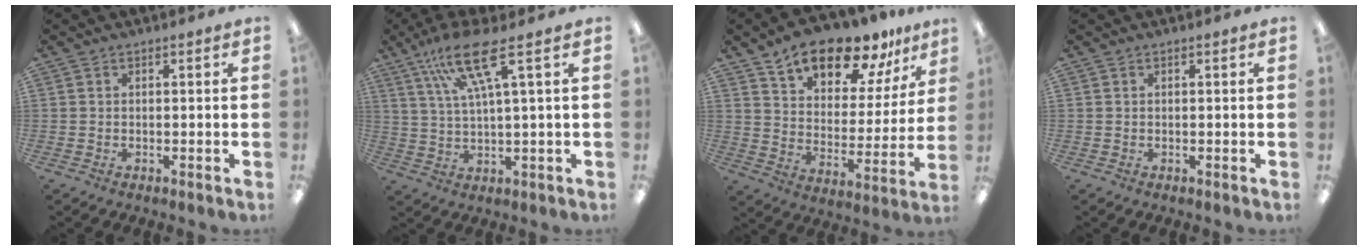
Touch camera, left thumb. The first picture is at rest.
{"total": 12.3, "force": [6.3, 2.3, 10.3], "torque": [-0.199, -0.009, 0.111]}
{"total": 15.1, "force": [12.7, 5.9, 5.6], "torque": [-0.092, -0.092, 0.225]}
{"total": 0.0}